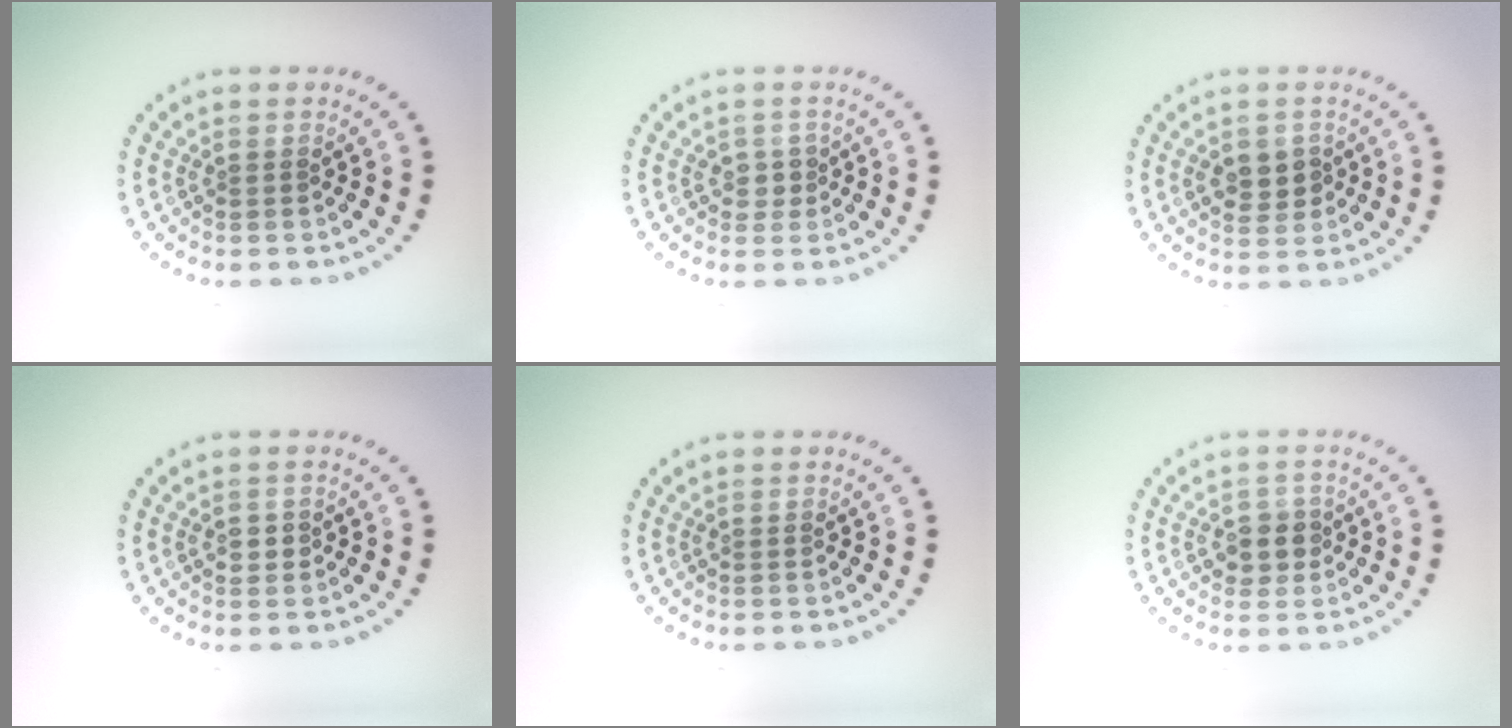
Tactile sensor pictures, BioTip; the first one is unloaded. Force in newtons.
{"total": 1.3, "press": 1.1, "slide": 0.6}
{"total": 2.8, "press": 2.8, "slide": 0.4}
{"total": 1.0, "press": 0.9, "slide": 0.1}
{"total": 0.0}
{"total": 2.4, "press": 2.2, "slide": 0.8}